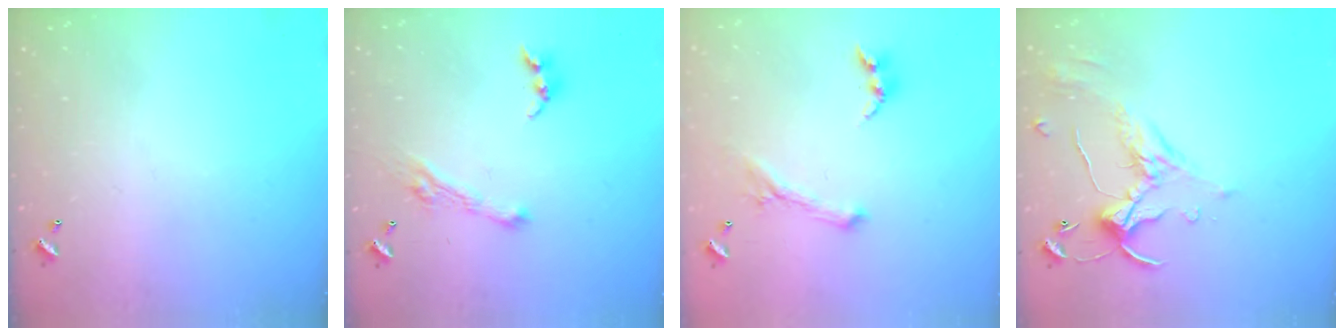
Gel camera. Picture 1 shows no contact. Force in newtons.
{"total": 5.0, "press": 5.0, "slide": 0.8}
{"total": 0.0}
{"total": 1.1, "press": 0.5, "slide": 1.0}